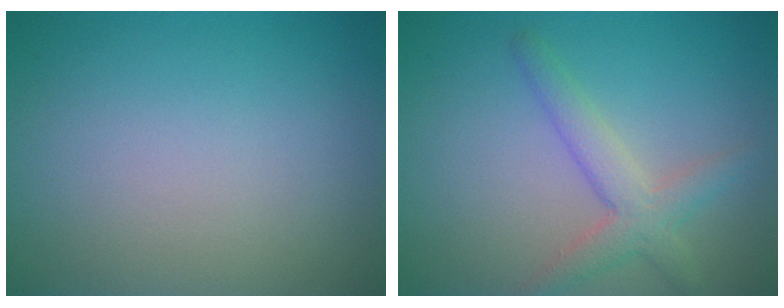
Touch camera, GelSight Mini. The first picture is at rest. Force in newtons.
{"total": 3.2, "press": 3.2, "slide": 0.1}